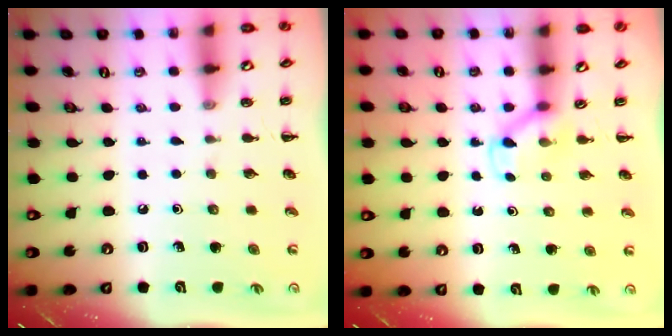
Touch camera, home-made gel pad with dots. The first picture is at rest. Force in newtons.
{"total": 4.0, "press": 3.8, "slide": 1.2}